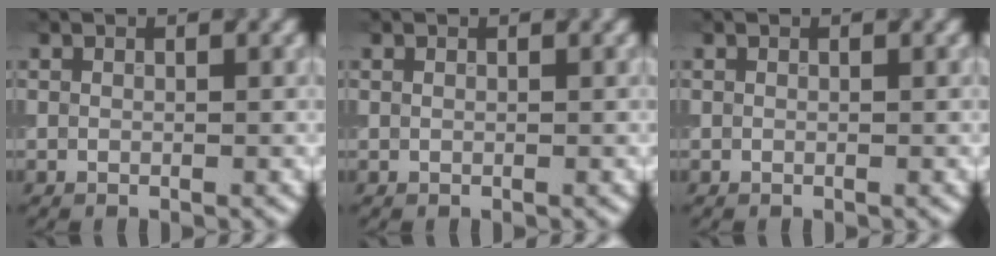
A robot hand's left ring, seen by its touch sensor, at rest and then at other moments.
{"total": 0.5, "force": [0.2, -0.5, -0.1], "torque": [-0.002, -0.004, 0.008]}
{"total": 0.0}